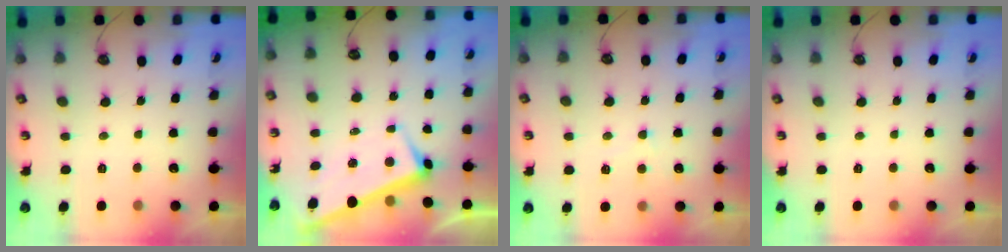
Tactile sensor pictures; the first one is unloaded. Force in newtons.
{"total": 2.8, "press": 2.7, "slide": 0.6}
{"total": 4.2, "press": 4.2, "slide": 0.4}
{"total": 0.0}